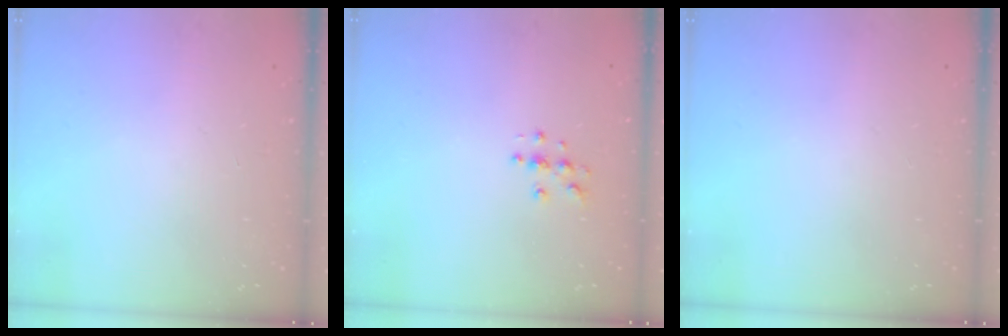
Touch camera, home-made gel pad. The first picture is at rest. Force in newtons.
{"total": 4.6, "press": 4.6, "slide": 0.4}
{"total": 0.0}